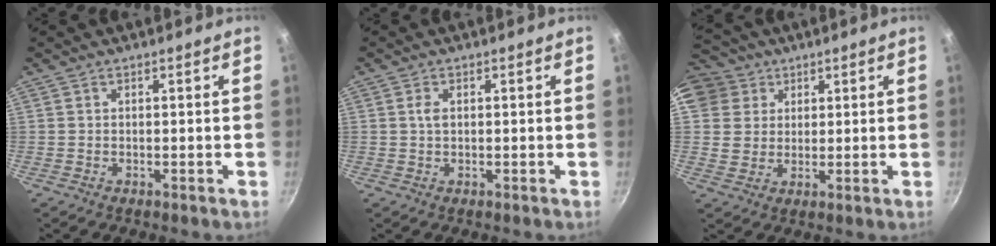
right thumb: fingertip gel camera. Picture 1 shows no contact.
{"total": 1.7, "force": [0.3, 1.0, 1.3], "torque": [-0.023, 0.002, 0.005]}
{"total": 11.5, "force": [5.6, 9.4, 3.3], "torque": [-0.045, 0.005, 0.102]}